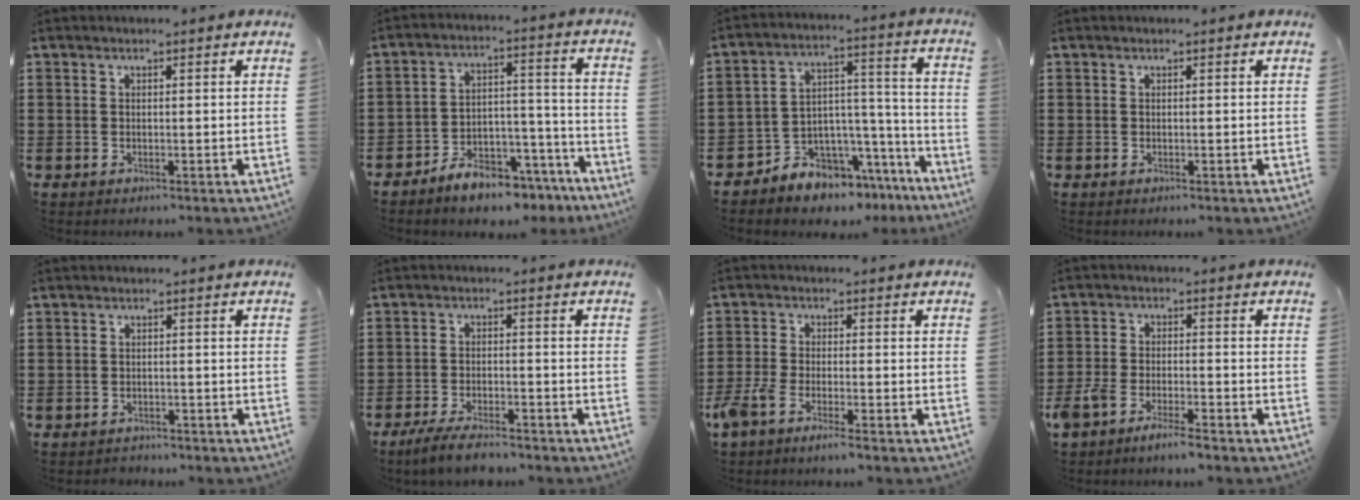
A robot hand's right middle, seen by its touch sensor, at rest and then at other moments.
{"total": 7.1, "force": [-6.5, 1.9, 1.9], "torque": [-0.031, 0.024, -0.125]}
{"total": 6.8, "force": [-6.2, 2.8, -0.4], "torque": [0.007, 0.009, -0.118]}
{"total": 0.0}
{"total": 1.2, "force": [-1.0, 0.5, -0.2], "torque": [0.001, 0.004, -0.024]}
{"total": 4.4, "force": [-3.9, 0.6, 1.9], "torque": [-0.045, -0.004, -0.079]}
{"total": 3.5, "force": [-2.7, 0.4, 2.2], "torque": [-0.066, -0.008, -0.058]}
{"total": 4.1, "force": [-3.6, 0.5, 2.0], "torque": [-0.055, -0.005, -0.074]}